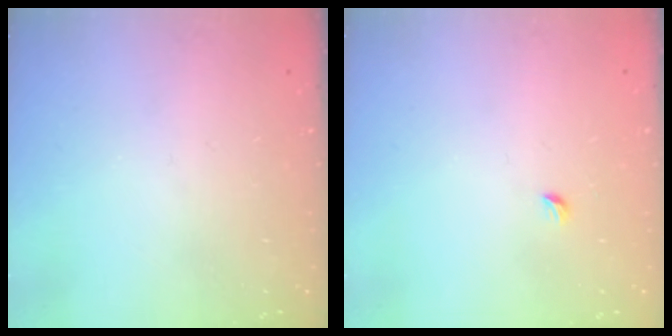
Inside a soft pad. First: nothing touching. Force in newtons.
{"total": 2.7, "press": 2.6, "slide": 0.6}